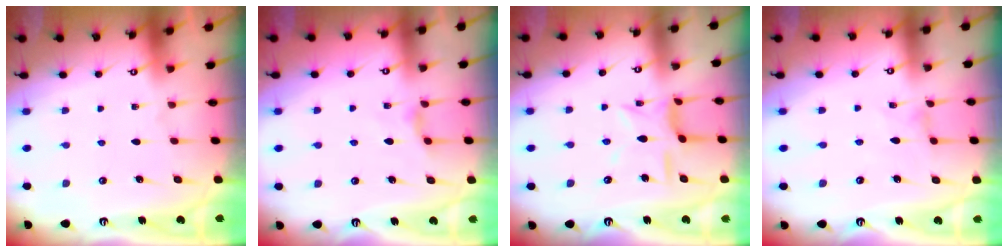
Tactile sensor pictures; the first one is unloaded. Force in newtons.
{"total": 2.6, "press": 2.5, "slide": 0.5}
{"total": 9.6, "press": 9.6, "slide": 0.6}
{"total": 0.0}